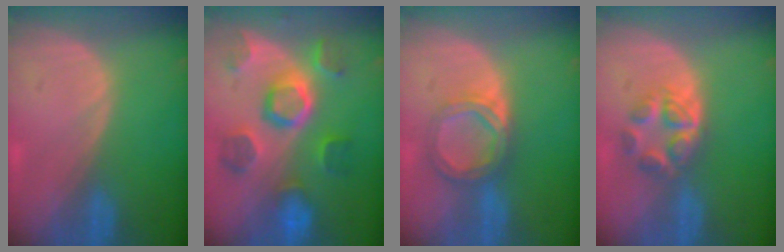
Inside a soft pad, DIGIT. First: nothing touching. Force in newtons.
{"total": 10.1, "press": 9.4, "slide": 3.8}
{"total": 5.6, "press": 5.3, "slide": 1.9}
{"total": 5.2, "press": 5.0, "slide": 1.4}